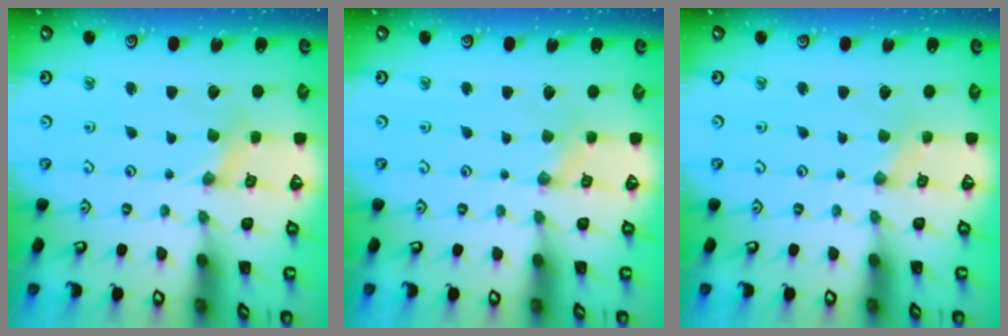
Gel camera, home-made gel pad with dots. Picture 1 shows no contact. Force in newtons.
{"total": 0.7, "press": 0.7, "slide": 0.2}
{"total": 0.0}